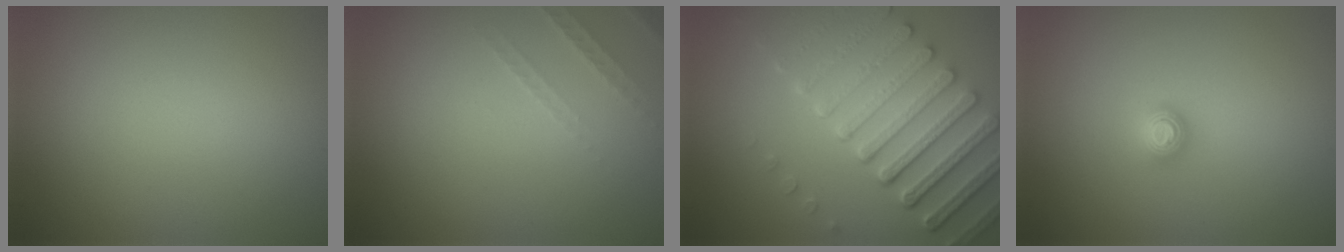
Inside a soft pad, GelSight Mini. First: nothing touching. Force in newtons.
{"total": 1.3, "press": 1.2, "slide": 0.4}
{"total": 7.2, "press": 5.4, "slide": 4.7}
{"total": 1.2, "press": 1.2, "slide": 0.1}